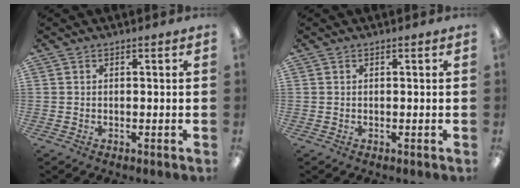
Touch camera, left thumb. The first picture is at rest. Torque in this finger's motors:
{"motor_torque": [-0.02, 0.02, -0.17, 0.10, 0.00]}